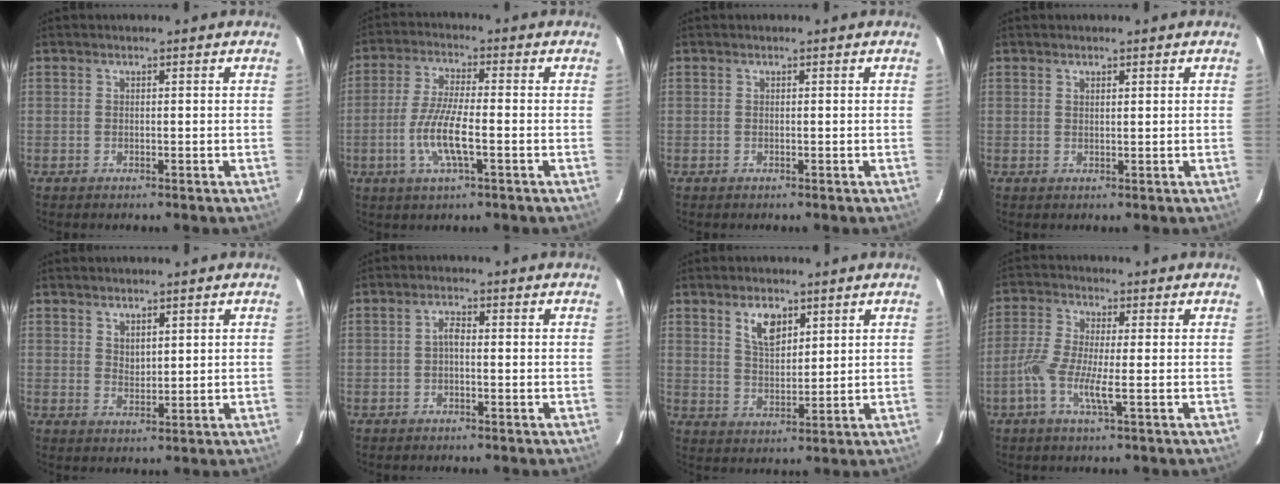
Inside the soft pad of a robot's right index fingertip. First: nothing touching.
{"total": 9.1, "force": [-2.7, 1.7, 8.5], "torque": [-0.174, -0.006, -0.053]}
{"total": 0.0}
{"total": 0.9, "force": [0.7, 0.2, 0.5], "torque": [-0.008, 0.001, 0.013]}
{"total": 2.8, "force": [2.1, 1.4, 1.3], "torque": [-0.017, -0.002, 0.038]}
{"total": 1.6, "force": [-0.4, 0.7, 1.4], "torque": [-0.027, 0.008, -0.010]}
{"total": 6.3, "force": [3.6, 3.1, 4.1], "torque": [-0.071, 0.004, 0.070]}
{"total": 6.3, "force": [-2.0, 0.6, 5.9], "torque": [-0.132, -0.005, -0.044]}